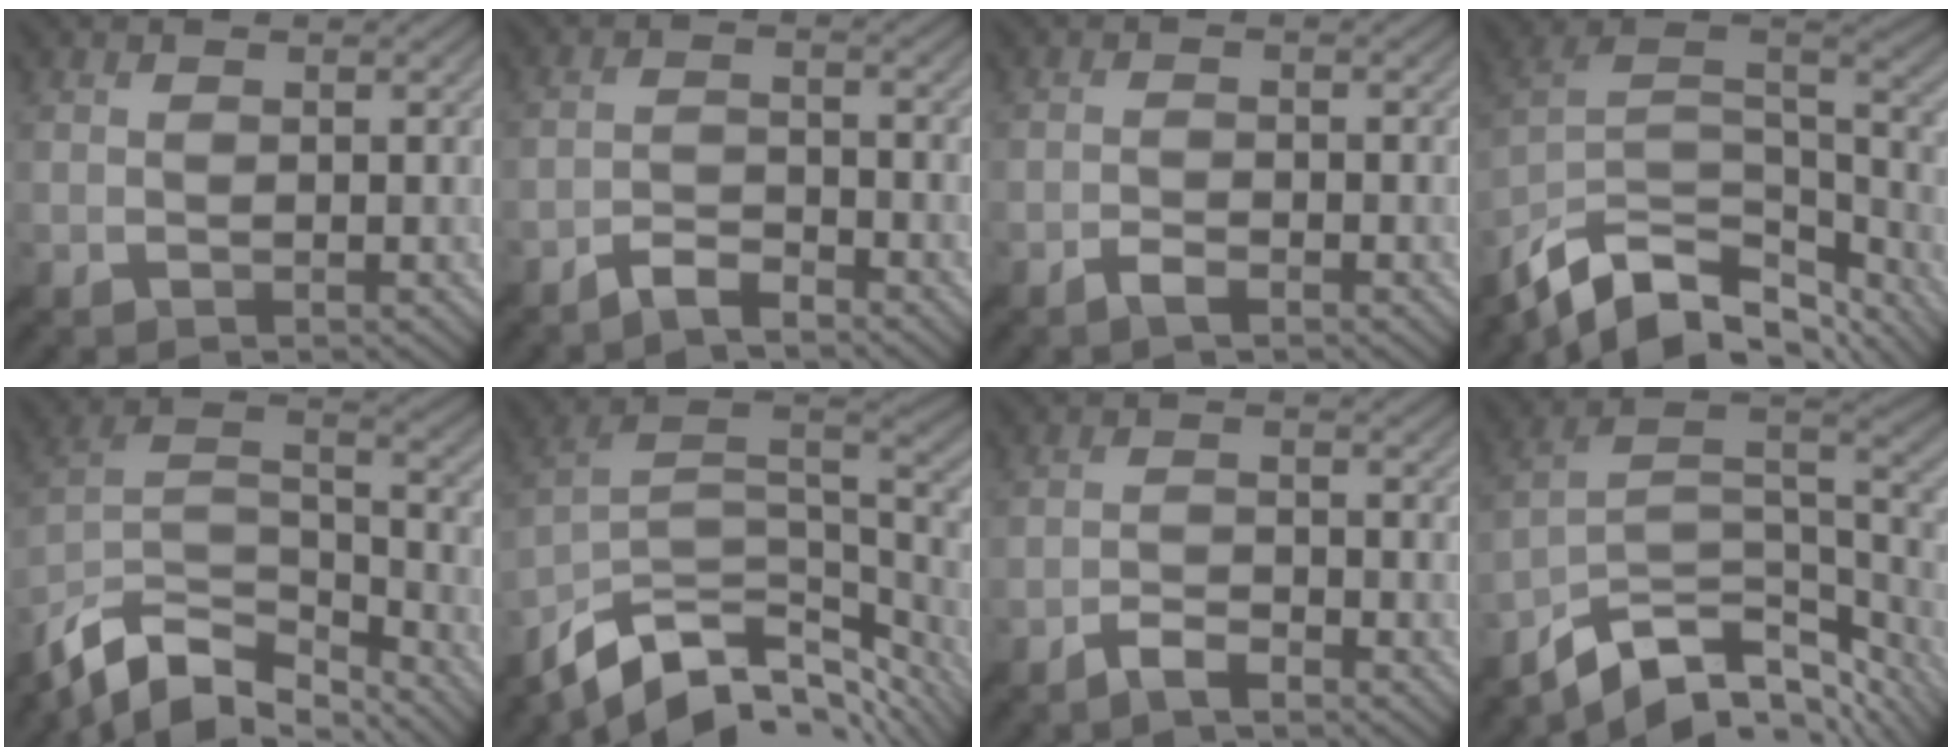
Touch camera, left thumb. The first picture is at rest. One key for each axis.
{"total": 3.5, "fx": -3.0, "fy": 0.7, "fz": 1.7, "tx": -0.034, "ty": 0.002, "tz": -0.065}
{"total": 1.8, "fx": -1.4, "fy": 0.4, "fz": 1.0, "tx": -0.023, "ty": 0.001, "tz": -0.029}
{"total": 15.3, "fx": -10.3, "fy": 7.0, "fz": 8.9, "tx": -0.230, "ty": -0.022, "tz": -0.163}
{"total": 13.8, "fx": -10.4, "fy": 5.8, "fz": 6.9, "tx": -0.179, "ty": -0.004, "tz": -0.184}
{"total": 13.0, "fx": -8.1, "fy": 6.1, "fz": 8.0, "tx": -0.193, "ty": -0.015, "tz": -0.131}
{"total": 2.8, "fx": -2.3, "fy": 0.7, "fz": 1.4, "tx": -0.031, "ty": 0.002, "tz": -0.050}
{"total": 12.5, "fx": -8.4, "fy": 5.6, "fz": 7.5, "tx": -0.167, "ty": -0.008, "tz": -0.134}